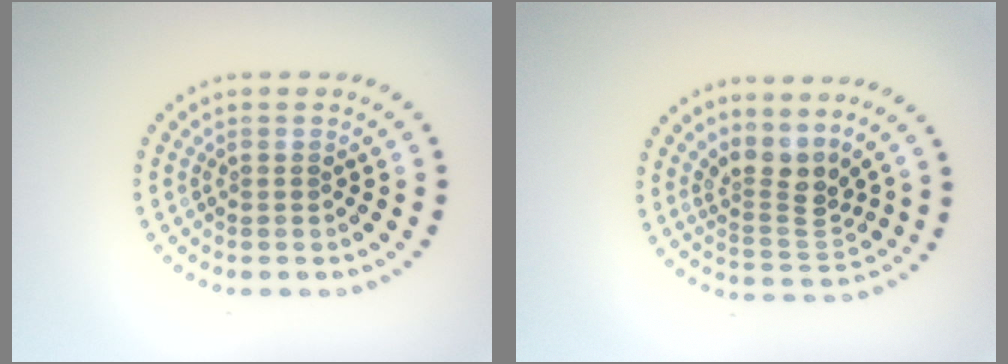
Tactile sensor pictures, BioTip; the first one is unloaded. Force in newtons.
{"total": 3.4, "press": 2.4, "slide": 2.4}